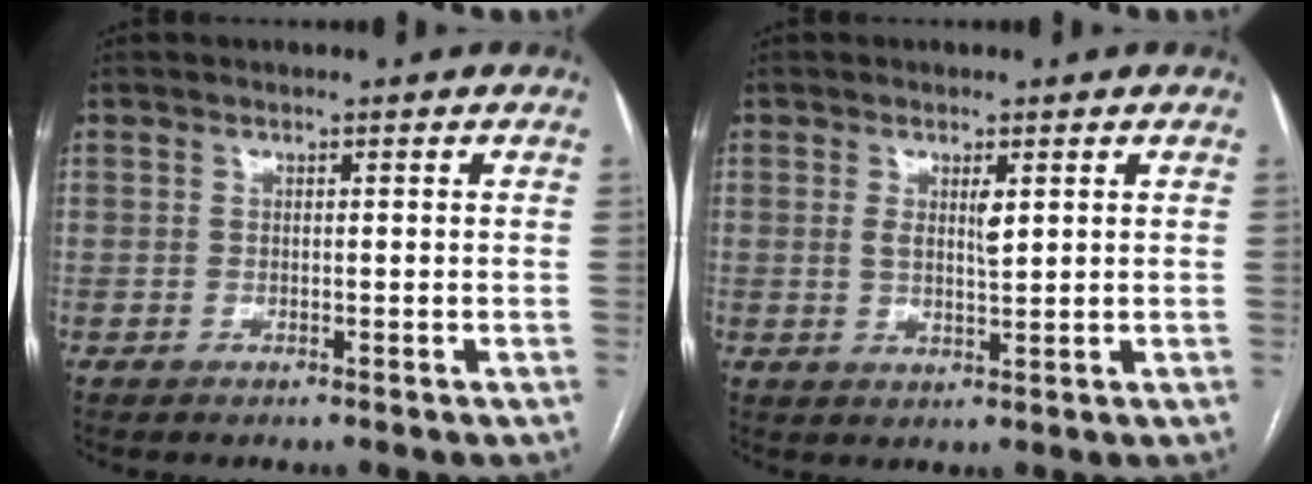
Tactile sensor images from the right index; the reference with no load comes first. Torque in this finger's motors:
{"motor_torque": [0.44, 0.12, 0.35, 0.07]}